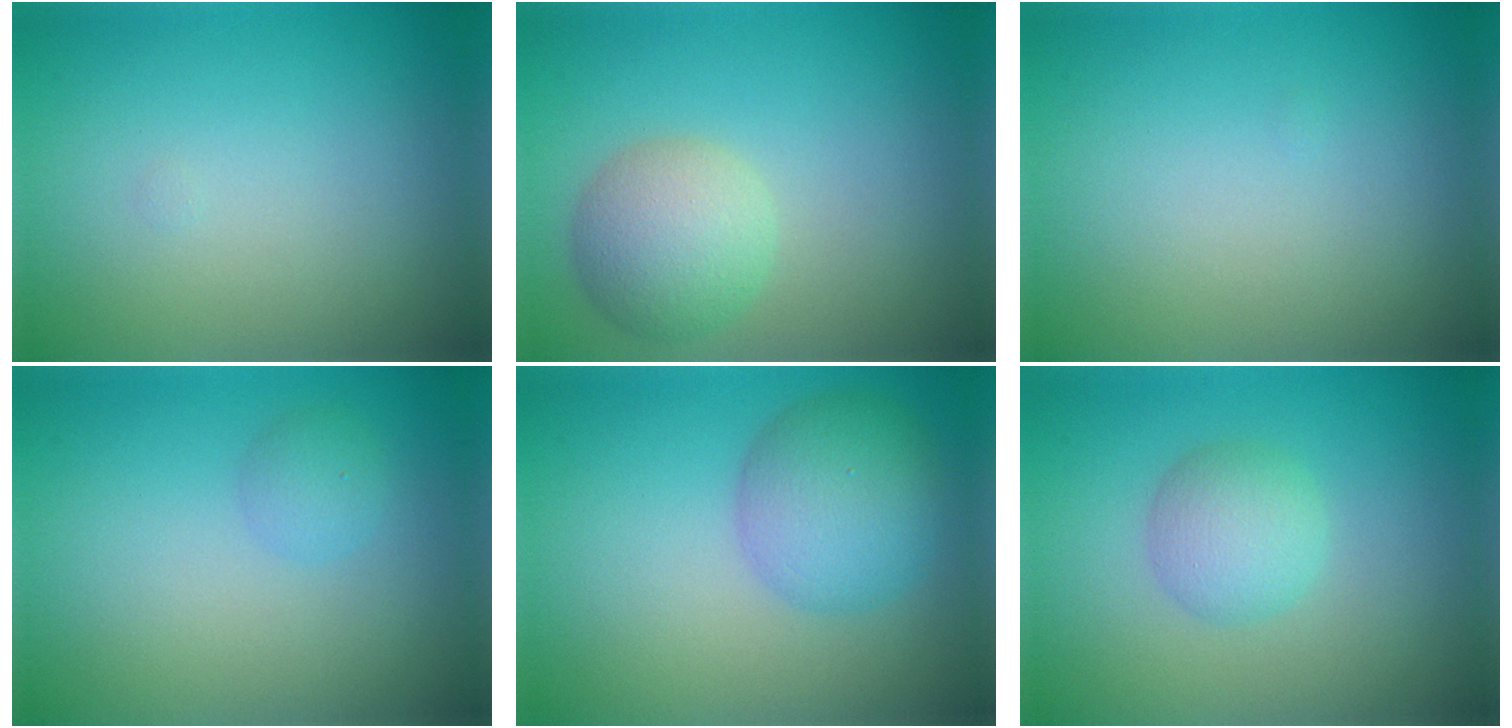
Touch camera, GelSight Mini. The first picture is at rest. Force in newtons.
{"total": 4.4, "press": 4.4, "slide": 0.2}
{"total": 0.0}
{"total": 1.4, "press": 1.3, "slide": 0.2}
{"total": 5.1, "press": 5.1, "slide": 0.2}
{"total": 3.0, "press": 3.0, "slide": 0.1}